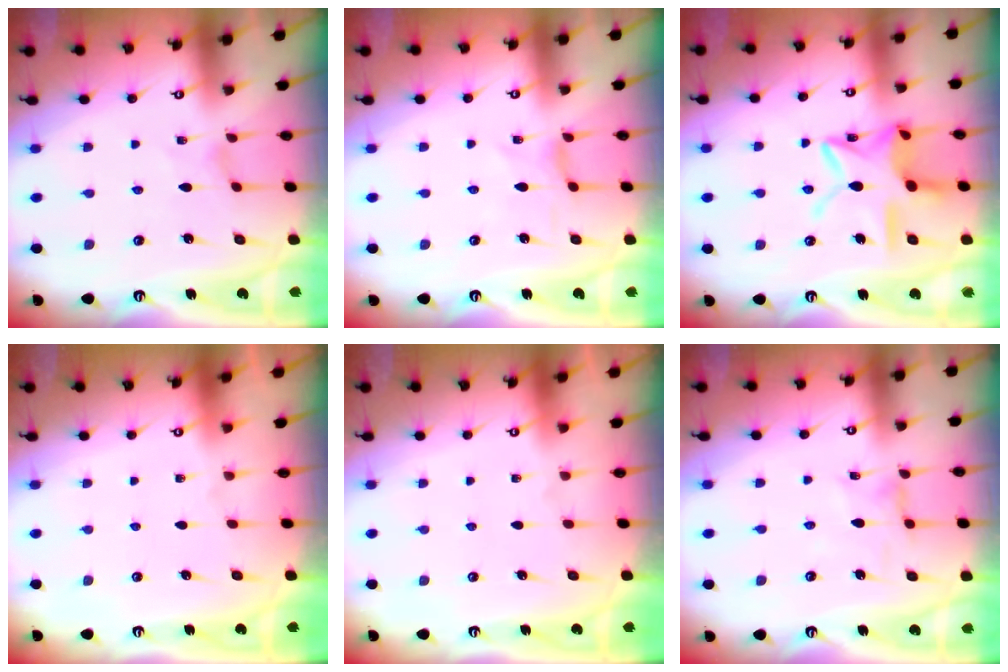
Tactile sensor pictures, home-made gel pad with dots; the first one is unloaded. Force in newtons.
{"total": 0.0}
{"total": 14.9, "press": 14.8, "slide": 1.2}
{"total": 0.0}
{"total": 0.0}
{"total": 1.2, "press": 1.2, "slide": 0.3}